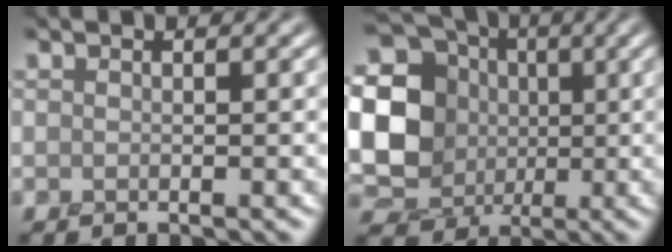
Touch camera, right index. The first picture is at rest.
{"total": 16.9, "force": [1.0, 15.6, 6.3], "torque": [-0.185, 0.024, -0.015]}